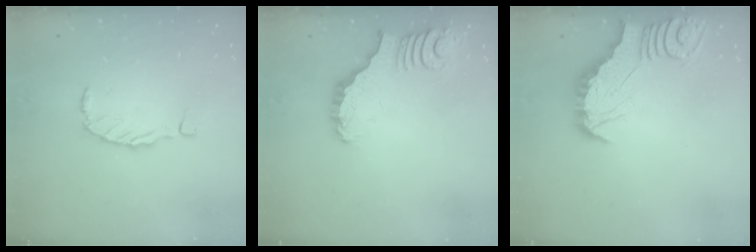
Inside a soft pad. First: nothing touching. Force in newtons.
{"total": 3.5, "press": 3.5, "slide": 0.5}
{"total": 2.7, "press": 2.7, "slide": 0.3}